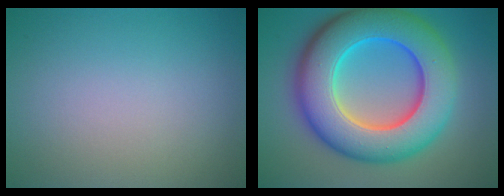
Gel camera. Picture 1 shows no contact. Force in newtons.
{"total": 12.8, "press": 12.8, "slide": 0.3}